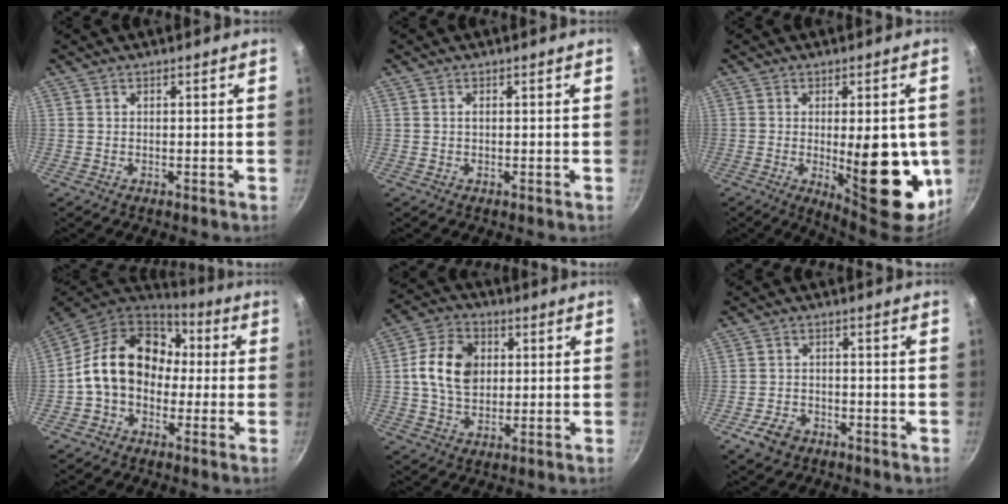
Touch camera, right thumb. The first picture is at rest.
{"total": 0.5, "force": [0.0, 0.2, 0.5], "torque": [-0.009, 0.001, 0.001]}
{"total": 18.0, "force": [-2.5, 7.1, 16.4], "torque": [-0.182, -0.017, -0.019]}
{"total": 17.6, "force": [0.7, 13.6, 11.1], "torque": [-0.156, 0.048, -0.001]}
{"total": 12.0, "force": [1.6, 8.8, 8.0], "torque": [-0.125, 0.009, 0.019]}
{"total": 5.0, "force": [-2.9, 3.3, 2.3], "torque": [-0.041, 0.026, -0.048]}